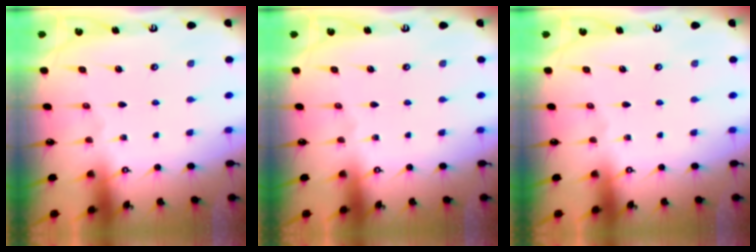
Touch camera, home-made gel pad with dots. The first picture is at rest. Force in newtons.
{"total": 0.0}
{"total": 0.0}